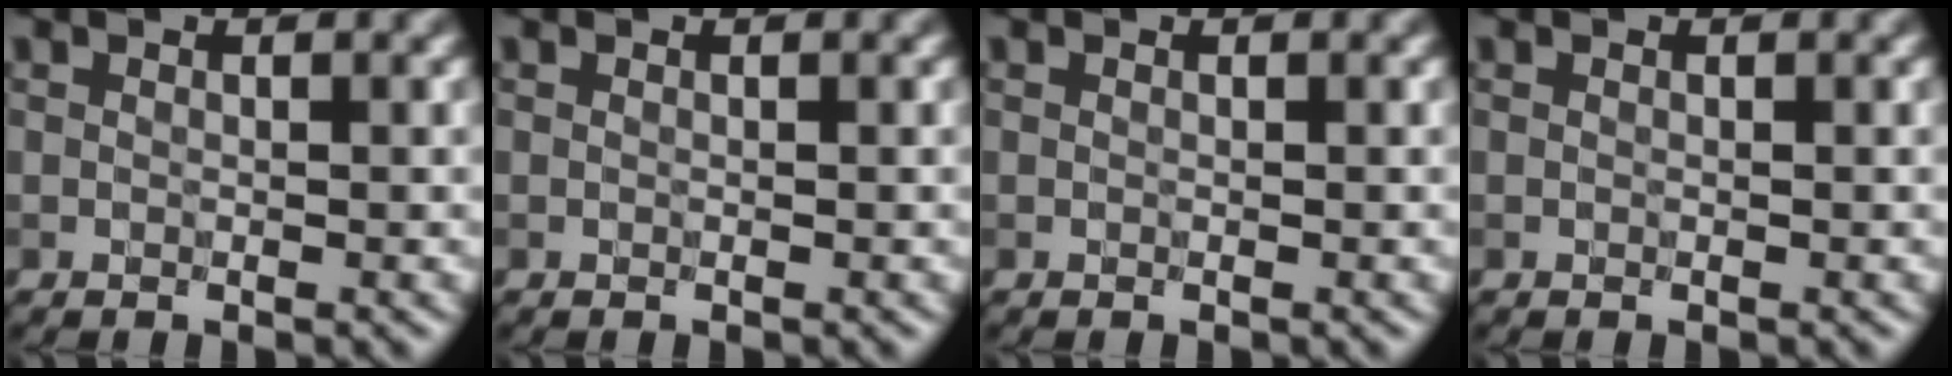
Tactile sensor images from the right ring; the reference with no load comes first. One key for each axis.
{"total": 0.0}
{"total": 0.0}
{"total": 0.0}